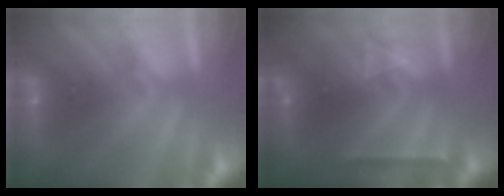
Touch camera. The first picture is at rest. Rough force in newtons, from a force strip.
{"total": 2.3}